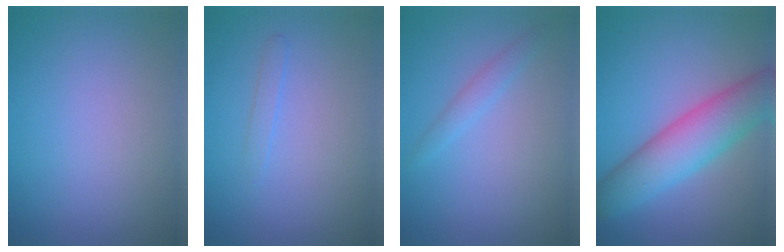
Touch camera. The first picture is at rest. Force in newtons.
{"total": 0.8, "press": 0.8, "slide": 0.0}
{"total": 1.3, "press": 1.3, "slide": 0.0}
{"total": 7.3, "press": 7.3, "slide": 0.3}